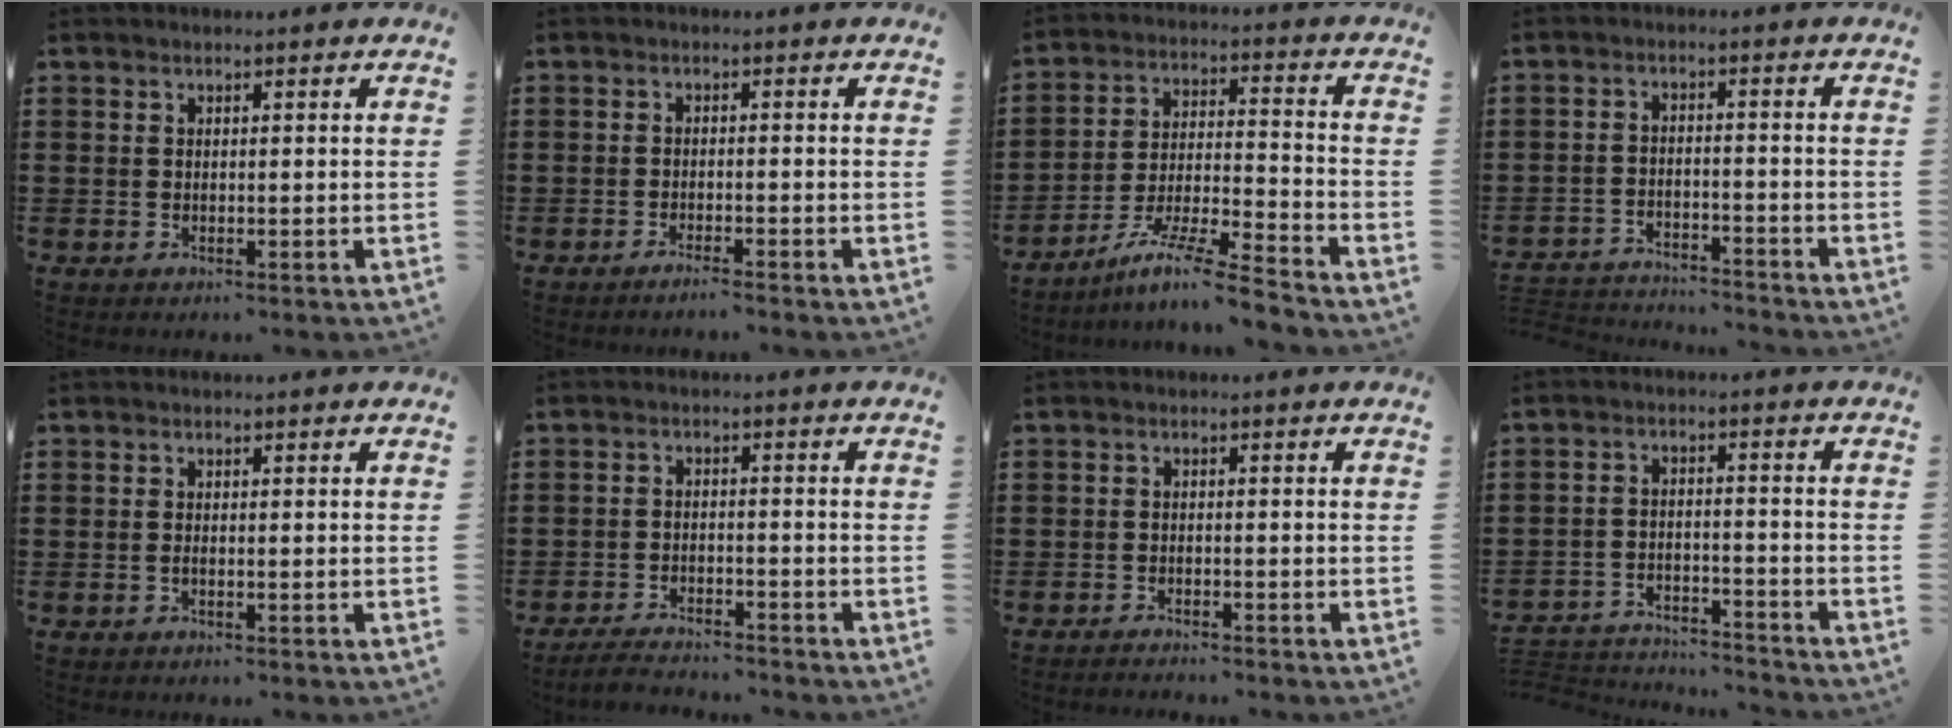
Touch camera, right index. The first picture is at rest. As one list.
[{"total": 1.6, "force": [-1.5, -0.3, 0.6], "torque": [-0.009, 0.000, -0.027]}, {"total": 9.4, "force": [-7.7, 0.0, 5.4], "torque": [-0.106, -0.002, -0.153]}, {"total": 3.3, "force": [-3.3, 0.2, 0.2], "torque": [-0.010, 0.002, -0.071]}, {"total": 0.5, "force": [-0.3, -0.1, 0.4], "torque": [-0.008, -0.003, -0.005]}, {"total": 3.2, "force": [-3.2, 0.2, 0.3], "torque": [-0.008, 0.004, -0.067]}, {"total": 1.3, "force": [-1.3, -0.1, 0.0], "torque": [-0.003, 0.001, -0.026]}, {"total": 3.8, "force": [-3.8, 0.4, 0.4], "torque": [-0.020, 0.002, -0.083]}]